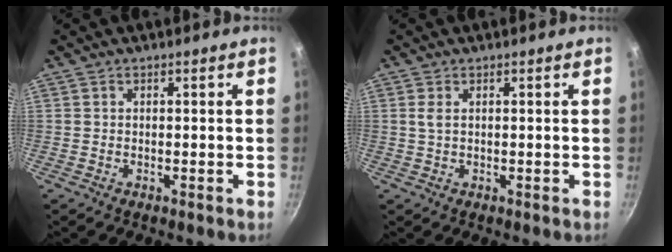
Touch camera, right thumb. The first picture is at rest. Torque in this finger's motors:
{"motor_torque": [0.00, -0.04, 0.43, -0.08, 0.00]}